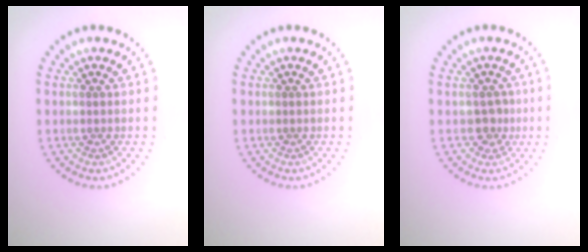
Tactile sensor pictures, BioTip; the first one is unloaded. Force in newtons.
{"total": 0.0}
{"total": 1.5, "press": 1.3, "slide": 0.7}